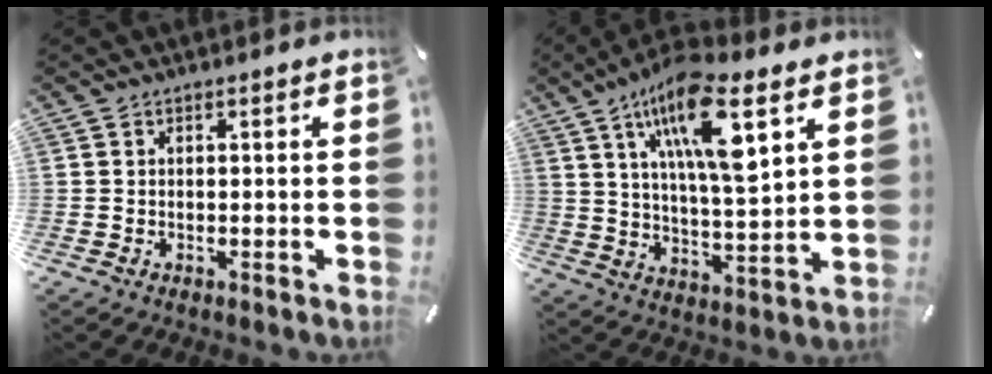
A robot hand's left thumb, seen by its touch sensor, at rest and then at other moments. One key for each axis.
{"total": 16.7, "fx": 9.1, "fy": 4.8, "fz": 13.2, "tx": -0.238, "ty": -0.032, "tz": 0.144}